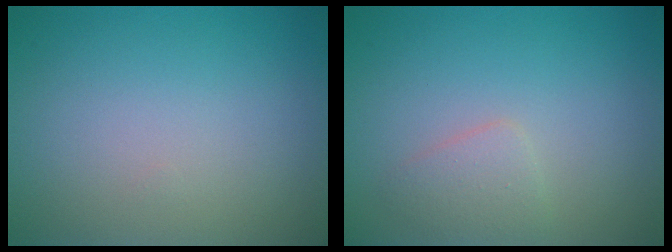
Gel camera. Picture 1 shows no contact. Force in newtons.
{"total": 1.6, "press": 1.6, "slide": 0.0}